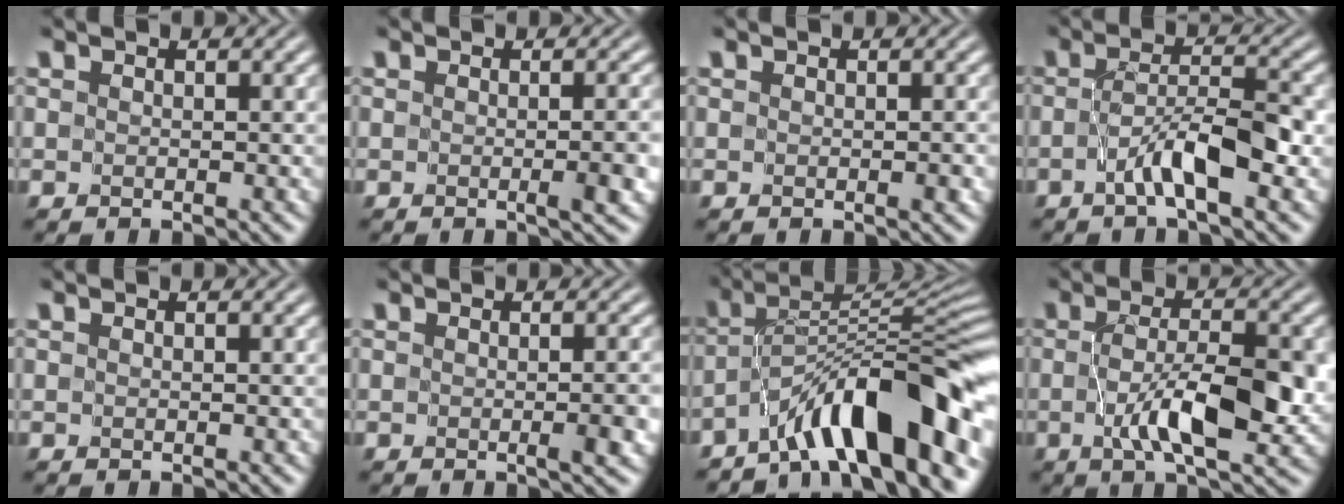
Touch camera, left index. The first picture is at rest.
{"total": 2.3, "force": [-0.5, 0.2, 2.2], "torque": [-0.029, -0.007, -0.005]}
{"total": 0.5, "force": [-0.2, 0.1, 0.4], "torque": [-0.007, -0.003, -0.001]}
{"total": 4.2, "force": [-1.8, 0.7, 3.7], "torque": [-0.067, 0.006, -0.034]}
{"total": 0.0}
{"total": 1.9, "force": [-0.5, 0.0, 1.8], "torque": [-0.026, -0.008, -0.005]}
{"total": 11.2, "force": [-7.1, 2.5, 8.3], "torque": [-0.104, 0.017, -0.126]}
{"total": 6.7, "force": [-1.5, 2.0, 6.2], "torque": [-0.114, -0.008, -0.022]}